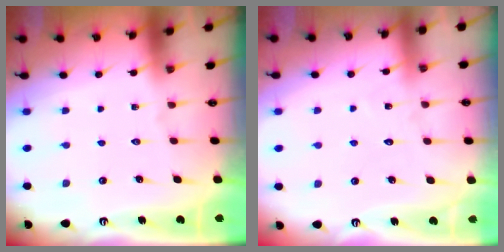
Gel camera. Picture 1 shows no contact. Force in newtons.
{"total": 5.7, "press": 5.7, "slide": 0.5}